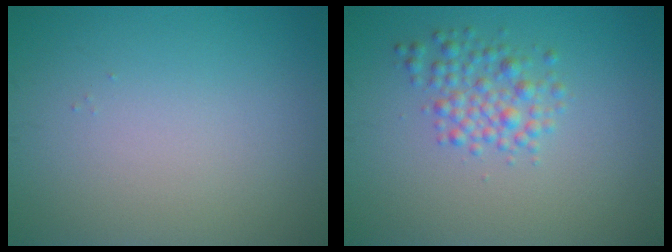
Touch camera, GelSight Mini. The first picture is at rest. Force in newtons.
{"total": 2.8, "press": 2.8, "slide": 0.1}